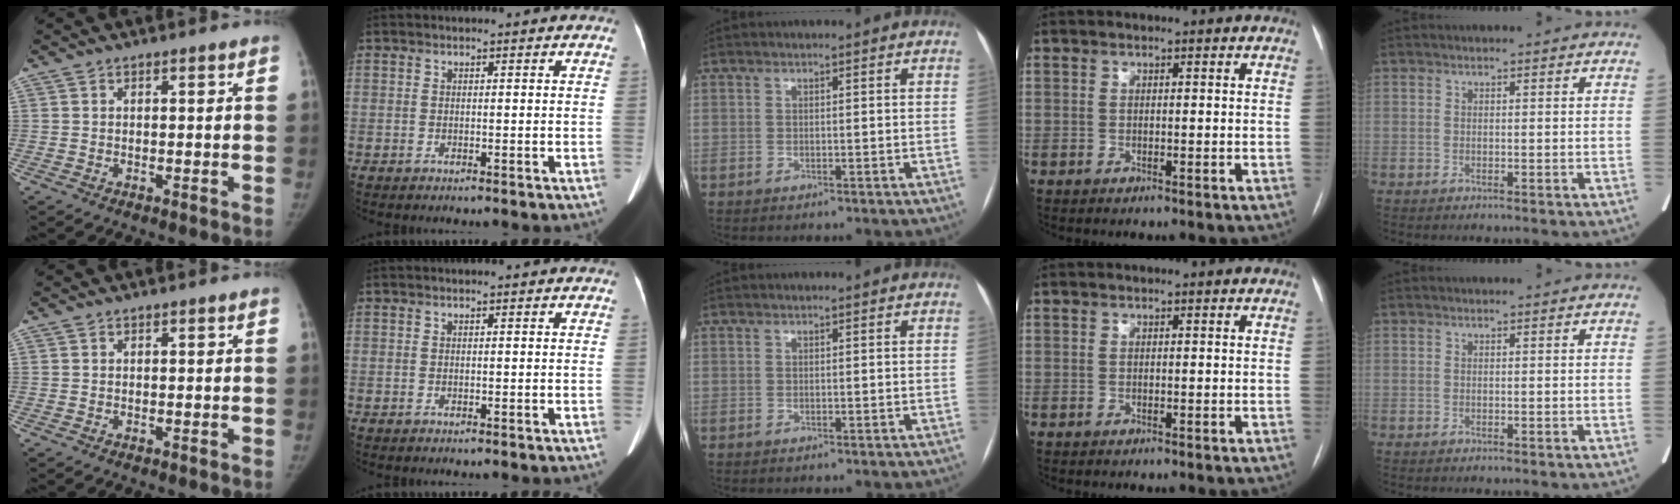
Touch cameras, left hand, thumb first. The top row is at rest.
{}